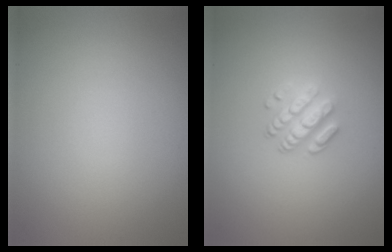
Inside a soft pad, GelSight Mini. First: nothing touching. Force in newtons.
{"total": 3.2, "press": 2.3, "slide": 2.2}